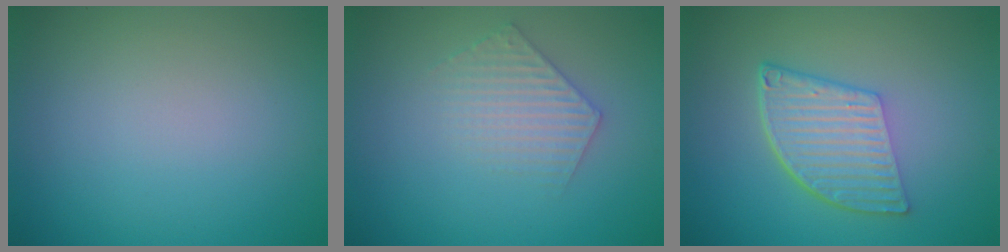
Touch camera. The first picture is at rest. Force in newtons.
{"total": 2.4, "press": 2.4, "slide": 0.3}
{"total": 6.3, "press": 4.3, "slide": 4.6}